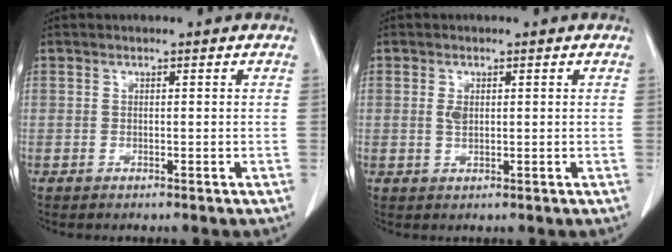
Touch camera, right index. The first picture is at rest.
{"total": 1.3, "force": [0.4, 0.7, 1.1], "torque": [-0.023, -0.004, 0.008]}